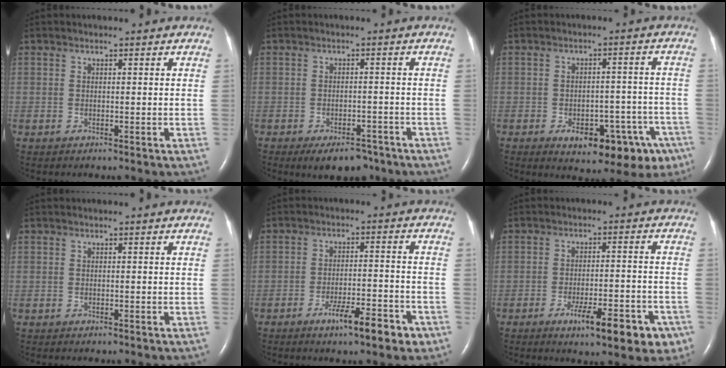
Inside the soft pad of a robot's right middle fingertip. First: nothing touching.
{"total": 6.2, "force": [-4.7, 2.8, 2.9], "torque": [-0.037, -0.001, -0.065]}
{"total": 12.7, "force": [-7.4, 6.0, 8.3], "torque": [-0.081, 0.026, -0.091]}
{"total": 0.0}
{"total": 7.0, "force": [-4.4, 1.2, 5.3], "torque": [-0.088, -0.002, -0.065]}
{"total": 10.1, "force": [-5.8, 2.5, 7.9], "torque": [-0.102, -0.003, -0.077]}